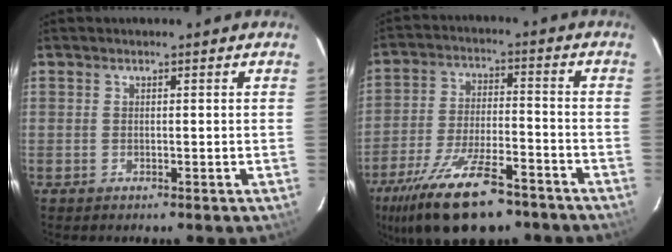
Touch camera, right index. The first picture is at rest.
{"total": 18.2, "force": [-13.0, 5.9, 11.3], "torque": [-0.229, -0.033, -0.216]}